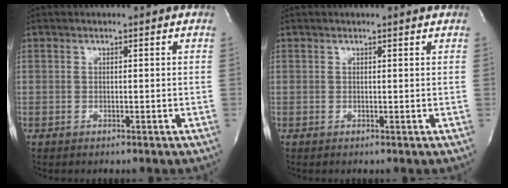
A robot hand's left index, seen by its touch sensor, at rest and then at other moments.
{"total": 1.3, "force": [1.2, -0.1, 0.3], "torque": [-0.014, 0.001, 0.013]}